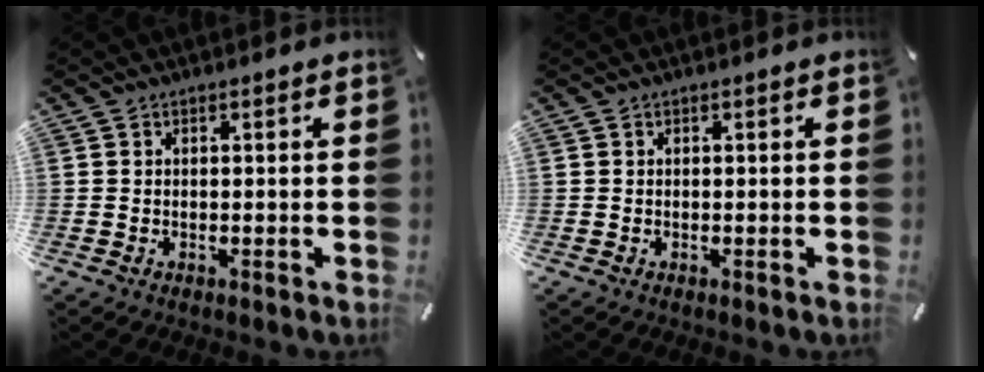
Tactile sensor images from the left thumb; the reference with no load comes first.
{"total": 0.0}